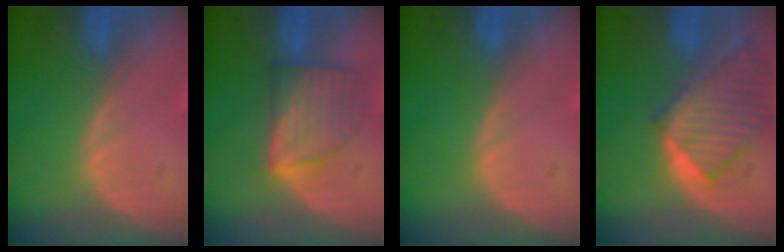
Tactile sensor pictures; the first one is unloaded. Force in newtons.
{"total": 6.5, "press": 6.5, "slide": 0.1}
{"total": 0.0}
{"total": 9.6, "press": 8.4, "slide": 4.6}